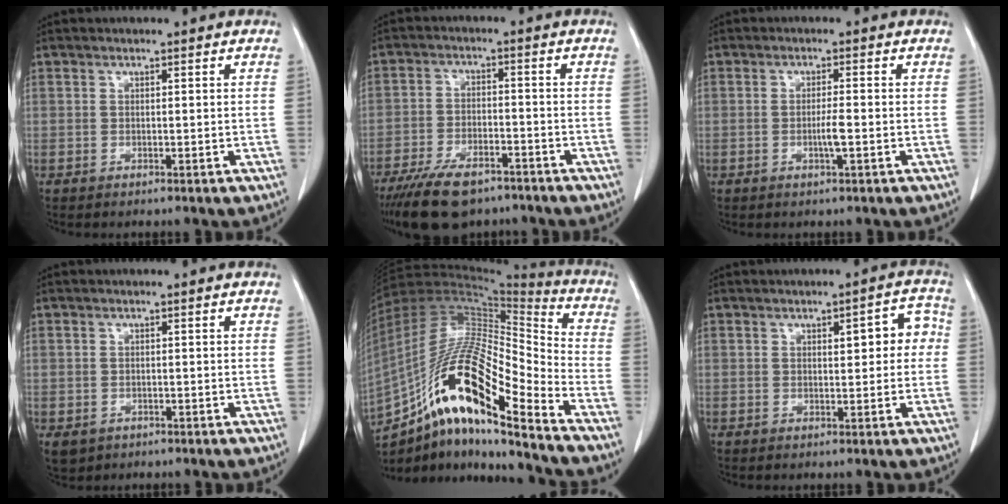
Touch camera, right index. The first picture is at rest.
{"total": 10.8, "force": [-8.1, 4.1, 5.9], "torque": [-0.107, -0.013, -0.135]}
{"total": 2.5, "force": [-0.7, -0.2, 2.4], "torque": [-0.046, -0.003, -0.012]}
{"total": 3.5, "force": [-1.9, 2.8, 1.0], "torque": [-0.015, -0.002, -0.024]}
{"total": 23.2, "force": [-13.9, 3.5, 18.3], "torque": [-0.358, -0.006, -0.247]}
{"total": 4.7, "force": [0.7, 1.8, 4.3], "torque": [-0.046, 0.022, 0.008]}